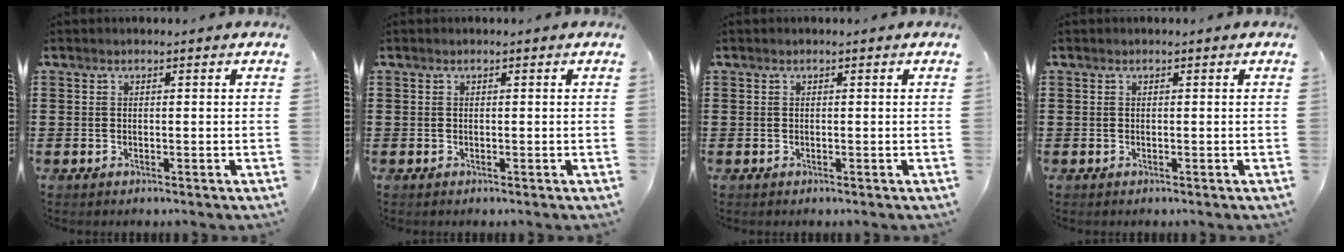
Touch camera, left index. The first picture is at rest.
{"total": 0.0}
{"total": 0.0}
{"total": 0.0}